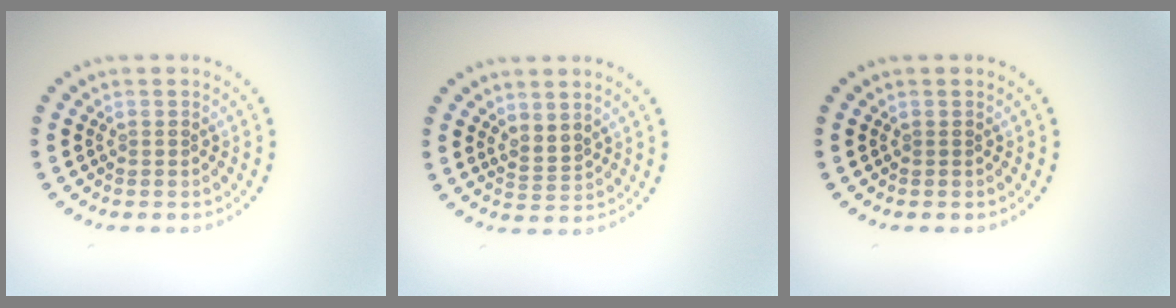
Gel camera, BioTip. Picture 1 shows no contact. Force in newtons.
{"total": 1.8, "press": 1.4, "slide": 1.1}
{"total": 0.0}